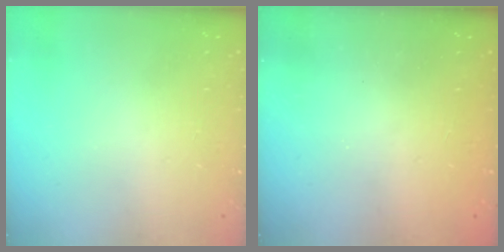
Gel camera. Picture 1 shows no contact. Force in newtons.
{"total": 2.5, "press": 2.3, "slide": 0.8}